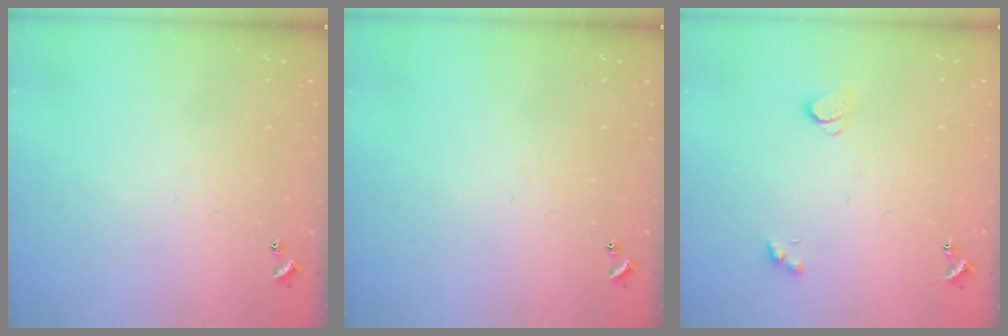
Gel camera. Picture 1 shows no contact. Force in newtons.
{"total": 0.0}
{"total": 2.2, "press": 2.2, "slide": 0.5}